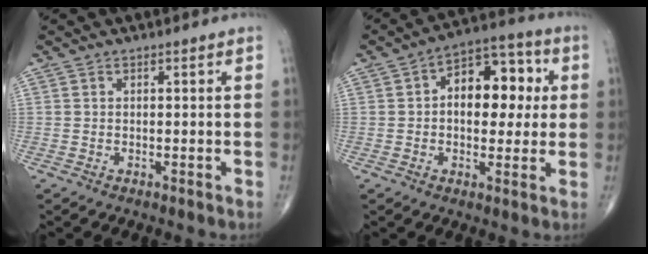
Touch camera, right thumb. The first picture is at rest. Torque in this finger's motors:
{"motor_torque": [-0.02, 0.33, 0.46, 0.02, 0.09]}